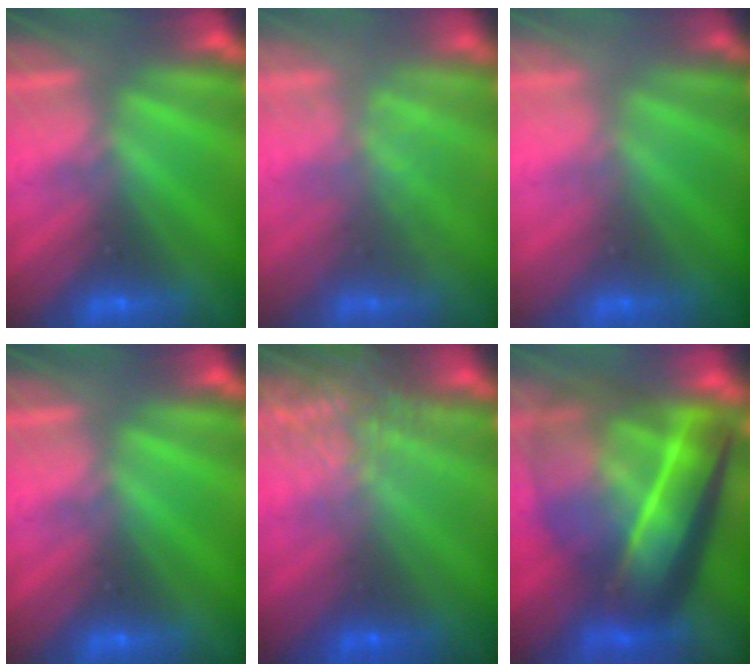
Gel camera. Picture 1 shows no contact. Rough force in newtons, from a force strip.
{"total": 1.7}
{"total": 2.5}
{"total": 0.0}
{"total": 7.6}
{"total": 7.3}